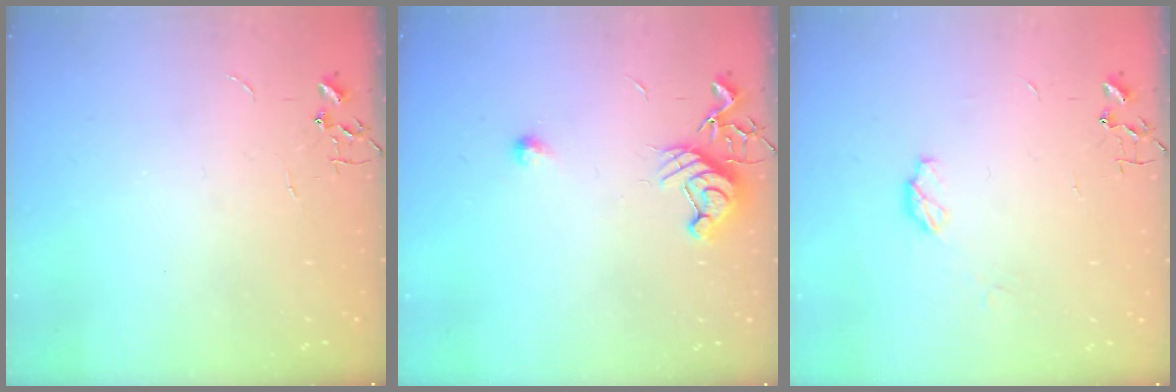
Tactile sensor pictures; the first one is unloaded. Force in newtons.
{"total": 9.8, "press": 9.8, "slide": 1.0}
{"total": 4.8, "press": 4.8, "slide": 0.3}